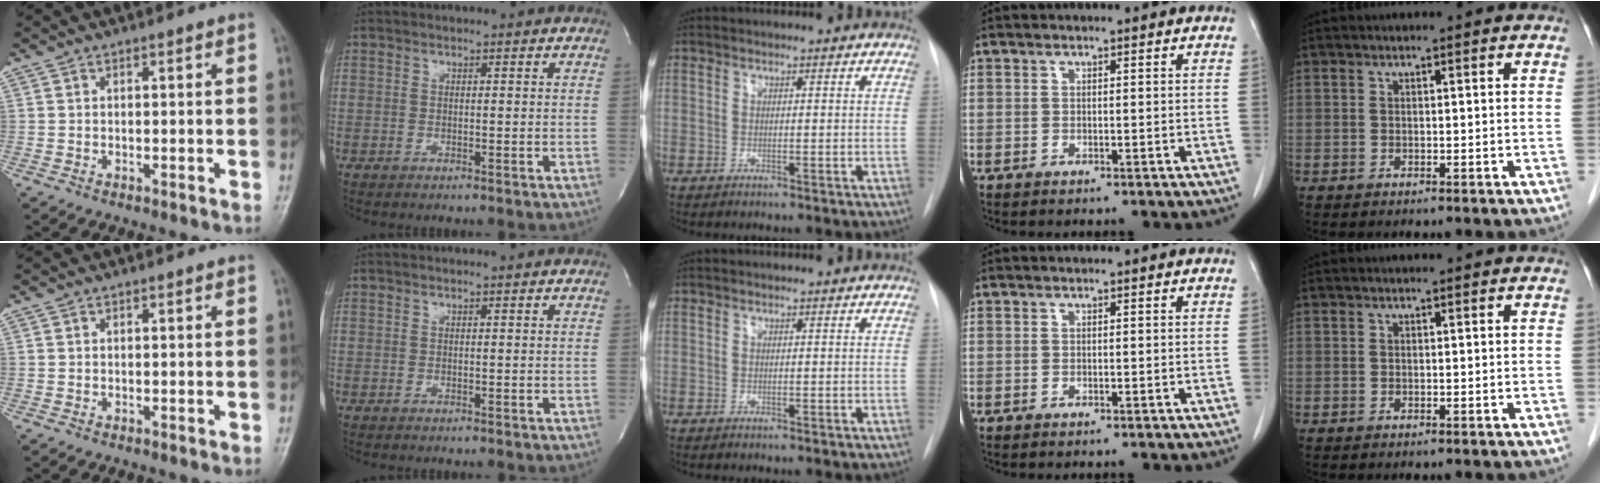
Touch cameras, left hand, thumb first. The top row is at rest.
{}